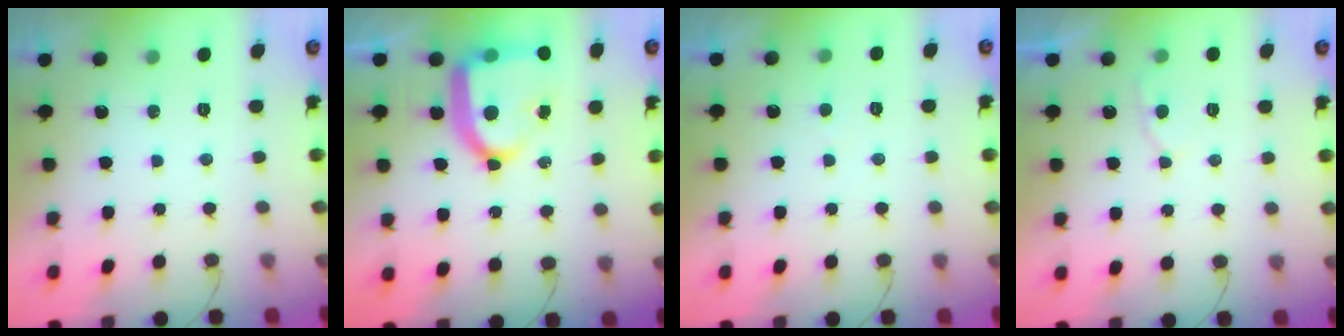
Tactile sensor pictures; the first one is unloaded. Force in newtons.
{"total": 17.7, "press": 17.6, "slide": 1.7}
{"total": 1.5, "press": 1.5, "slide": 0.2}
{"total": 3.7, "press": 3.7, "slide": 0.4}